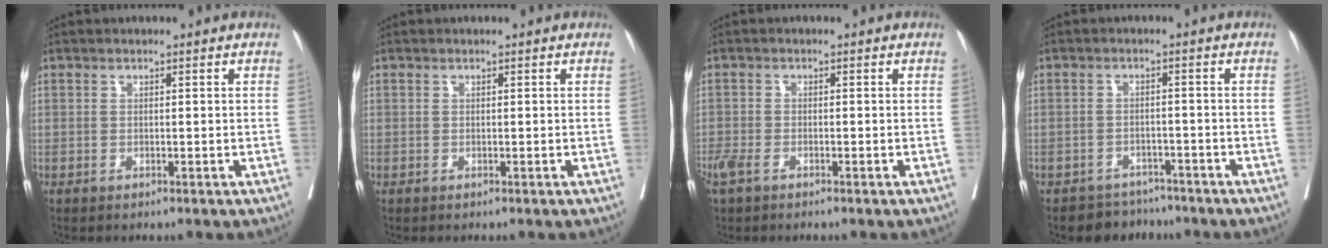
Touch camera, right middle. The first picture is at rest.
{"total": 0.0}
{"total": 3.6, "force": [-2.4, 1.5, 2.2], "torque": [-0.052, -0.008, -0.046]}
{"total": 4.9, "force": [-4.2, 2.3, -0.4], "torque": [0.015, 0.009, -0.064]}